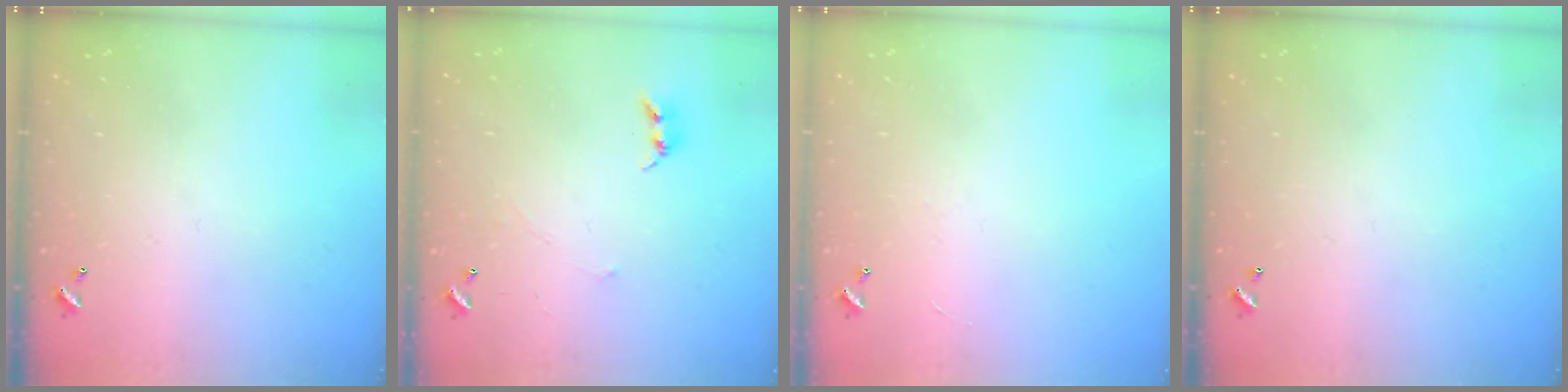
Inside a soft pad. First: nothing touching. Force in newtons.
{"total": 2.7, "press": 2.7, "slide": 0.3}
{"total": 1.2, "press": 1.1, "slide": 0.4}
{"total": 0.0}